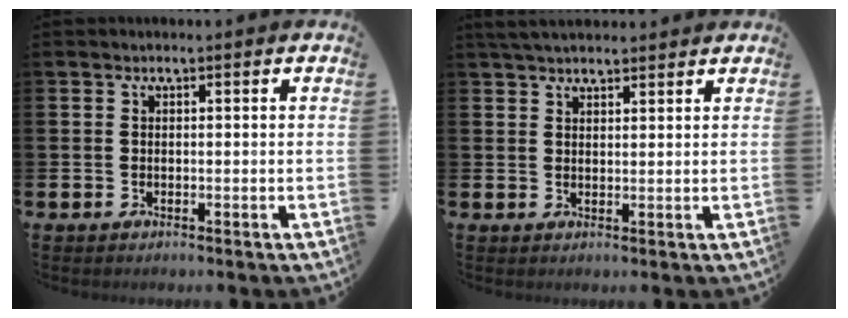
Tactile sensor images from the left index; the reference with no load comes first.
{"total": 3.3, "force": [3.0, 0.8, 1.0], "torque": [-0.023, -0.007, 0.057]}